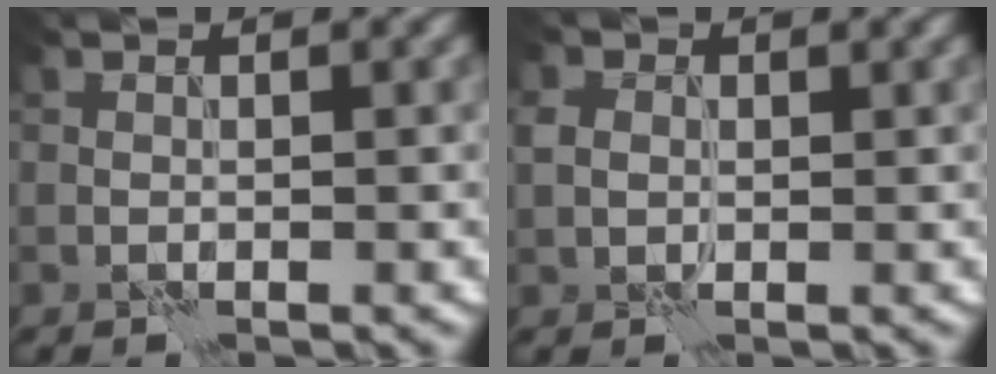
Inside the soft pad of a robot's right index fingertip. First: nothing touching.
{"total": 2.2, "force": [0.5, 1.7, 1.2], "torque": [-0.029, 0.004, 0.004]}